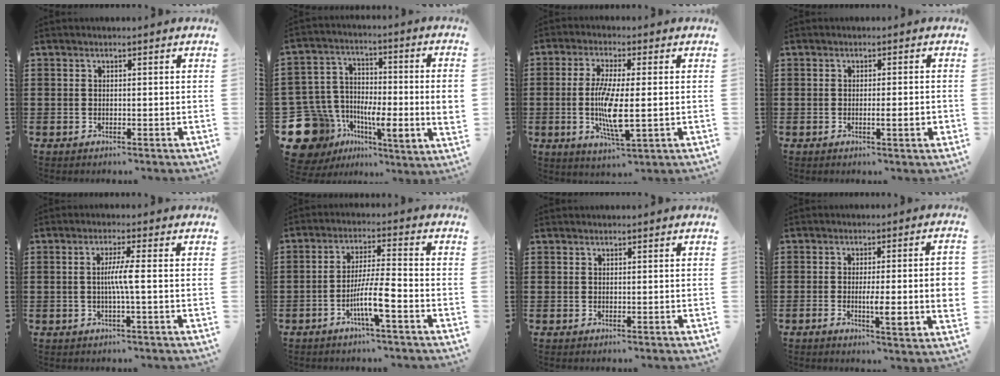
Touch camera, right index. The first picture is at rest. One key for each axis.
{"total": 12.4, "fx": -4.5, "fy": 8.6, "fz": 7.6, "tx": -0.217, "ty": -0.004, "tz": -0.082}
{"total": 8.0, "fx": -0.8, "fy": 1.5, "fz": 7.8, "tx": -0.165, "ty": -0.017, "tz": -0.019}
{"total": 2.5, "fx": -0.7, "fy": 0.0, "fz": 2.4, "tx": -0.039, "ty": -0.005, "tz": -0.012}
{"total": 3.9, "fx": -0.3, "fy": -0.4, "fz": 3.9, "tx": -0.070, "ty": -0.007, "tz": -0.011}
{"total": 7.3, "fx": -3.3, "fy": 0.4, "fz": 6.5, "tx": -0.127, "ty": -0.012, "tz": -0.063}
{"total": 0.0}
{"total": 7.4, "fx": -0.9, "fy": 0.8, "fz": 7.3, "tx": -0.112, "ty": -0.006, "tz": -0.017}